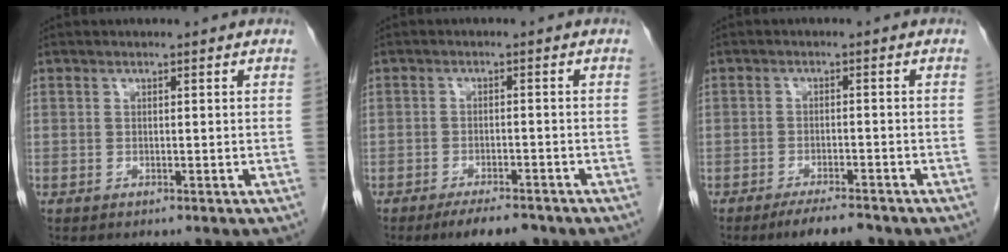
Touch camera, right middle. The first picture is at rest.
{"total": 5.6, "force": [-4.4, 1.5, 3.0], "torque": [-0.047, -0.005, -0.067]}
{"total": 4.9, "force": [-4.0, 0.9, 2.7], "torque": [-0.045, -0.007, -0.064]}